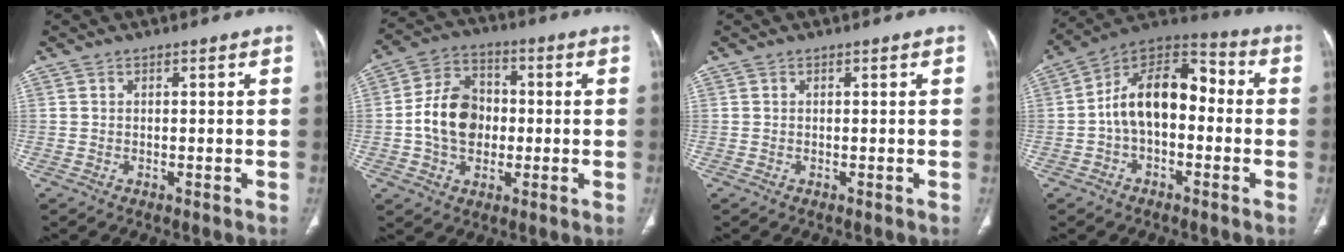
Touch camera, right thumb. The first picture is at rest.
{"total": 12.1, "force": [-0.8, 9.1, 7.9], "torque": [-0.118, 0.025, -0.020]}
{"total": 0.0}
{"total": 14.5, "force": [-0.9, 8.8, 11.5], "torque": [-0.166, 0.049, -0.030]}